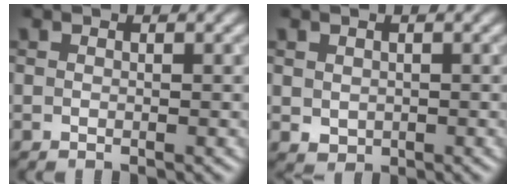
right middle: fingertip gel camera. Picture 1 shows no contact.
{"total": 1.3, "force": [0.3, 1.1, 0.6], "torque": [-0.013, -0.003, 0.008]}